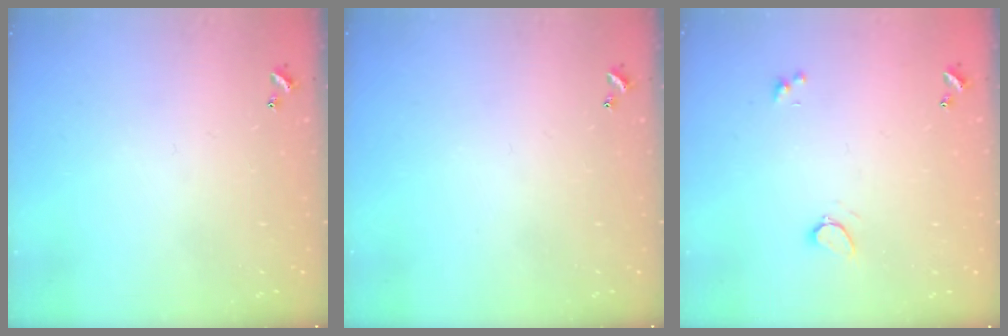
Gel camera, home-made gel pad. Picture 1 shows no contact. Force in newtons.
{"total": 0.0}
{"total": 0.9, "press": 0.6, "slide": 0.6}